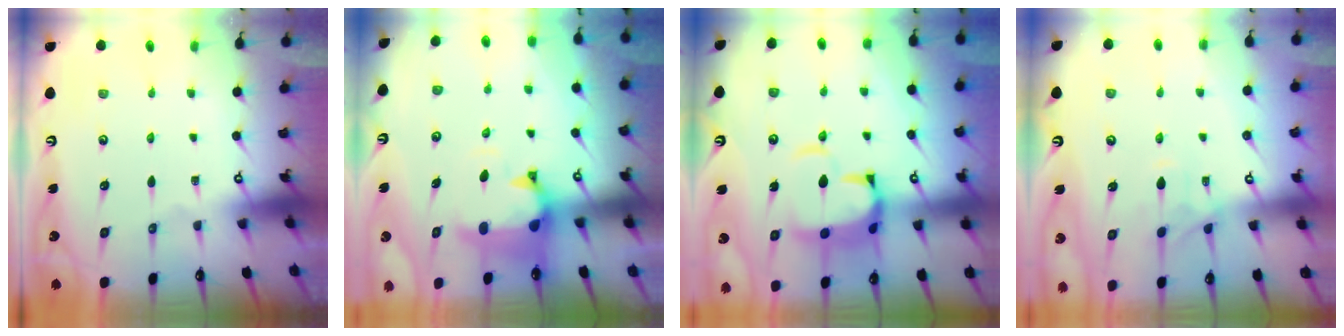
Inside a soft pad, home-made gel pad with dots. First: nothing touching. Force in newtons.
{"total": 1.2, "press": 0.1, "slide": 1.2}
{"total": 7.5, "press": 7.4, "slide": 1.3}
{"total": 1.0, "press": 0.5, "slide": 0.8}